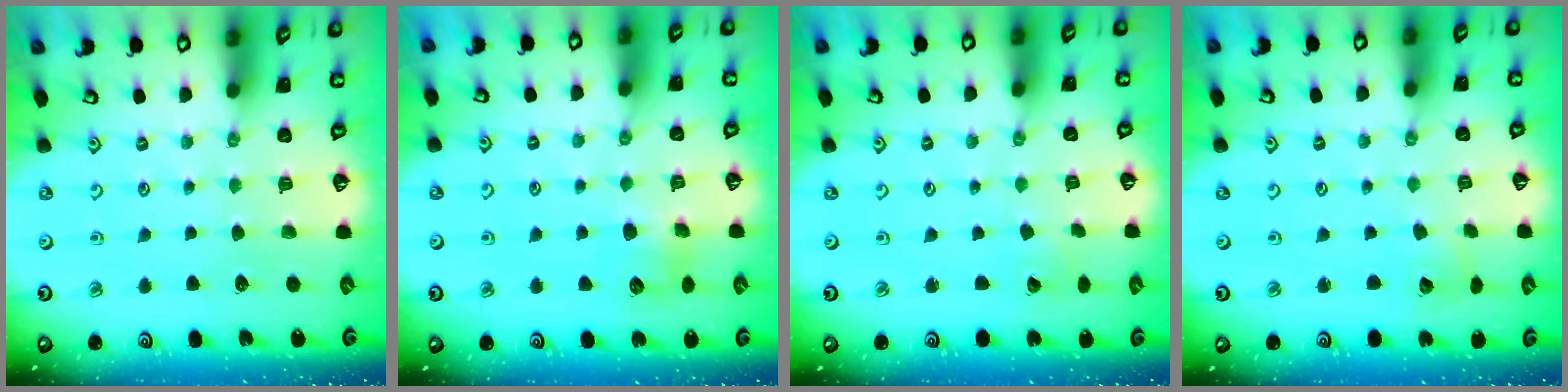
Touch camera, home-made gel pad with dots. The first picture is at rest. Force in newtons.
{"total": 6.3, "press": 6.3, "slide": 0.6}
{"total": 2.4, "press": 2.4, "slide": 0.2}
{"total": 2.3, "press": 2.3, "slide": 0.4}